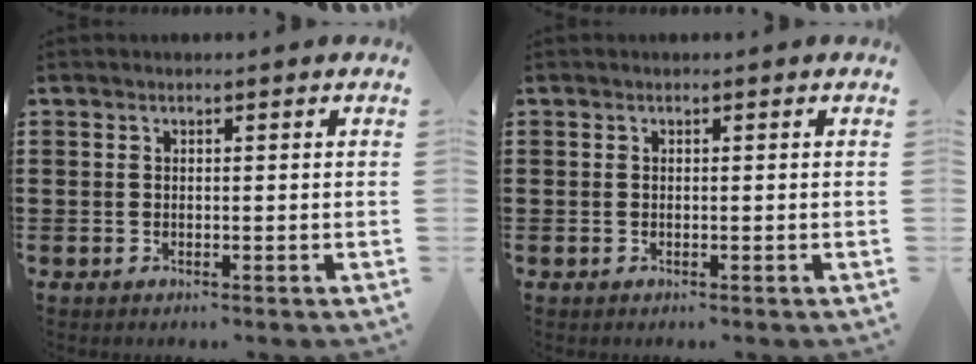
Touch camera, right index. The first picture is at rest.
{"total": 0.0}